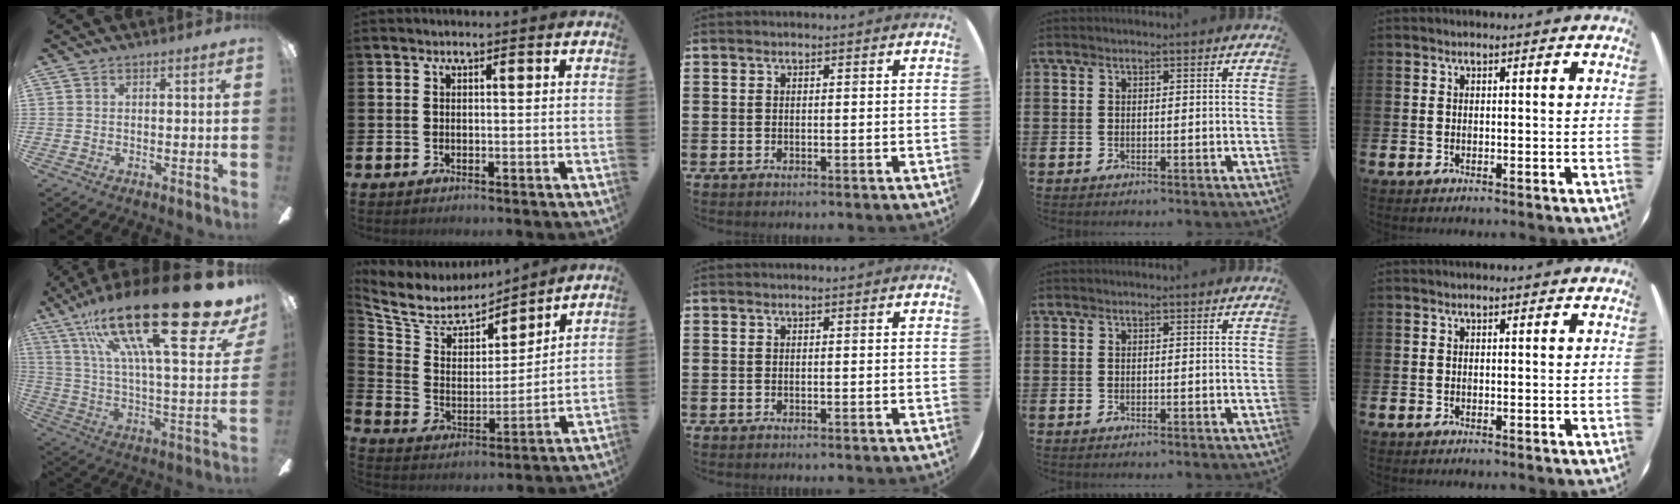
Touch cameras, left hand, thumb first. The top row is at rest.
{"thumb": {"total": 34.0, "force": [19.8, 8.5, 26.3], "torque": [-0.448, -0.122, 0.320]}, "index": {"total": 7.4, "force": [6.9, 2.7, 0.4], "torque": [-0.059, -0.059, 0.122]}}